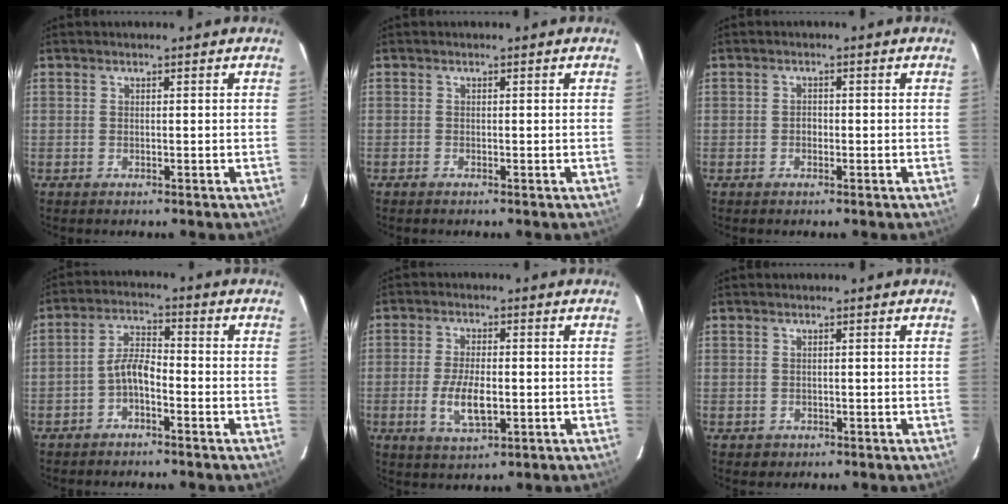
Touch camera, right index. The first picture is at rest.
{"total": 0.0}
{"total": 1.1, "force": [-0.6, 0.8, 0.3], "torque": [-0.005, 0.003, -0.011]}
{"total": 4.4, "force": [-2.7, 1.5, 3.2], "torque": [-0.068, 0.017, -0.051]}
{"total": 5.3, "force": [-1.3, 1.9, 4.7], "torque": [-0.098, -0.008, -0.024]}
{"total": 1.5, "force": [-0.2, 1.5, 0.1], "torque": [0.000, 0.002, 0.001]}